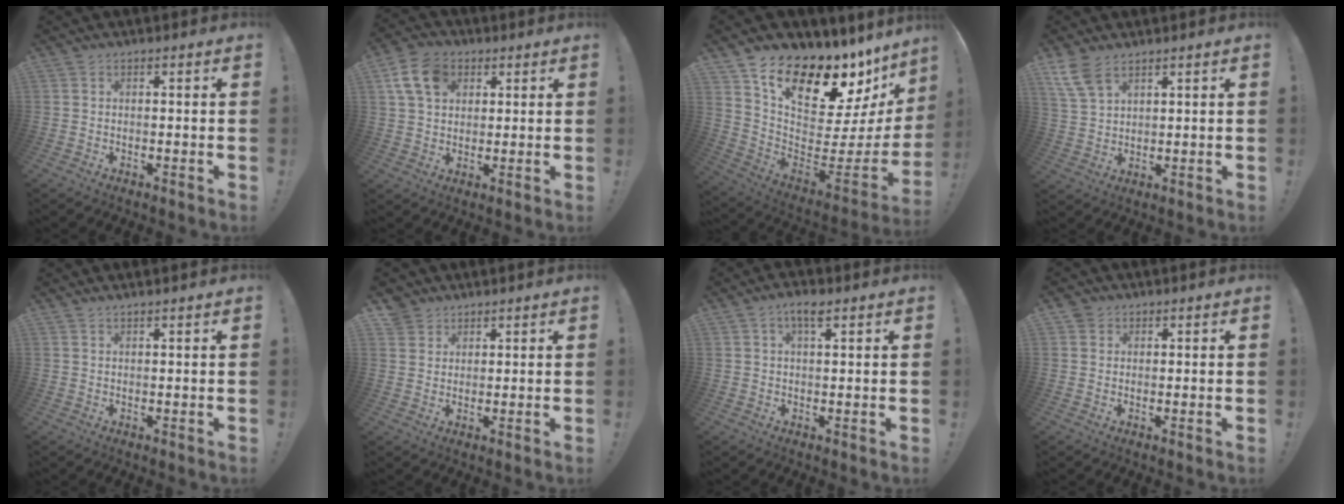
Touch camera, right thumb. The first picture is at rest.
{"total": 11.4, "force": [4.4, 8.4, 6.4], "torque": [-0.118, 0.000, 0.090]}
{"total": 17.3, "force": [11.0, 9.0, 9.8], "torque": [-0.136, -0.094, 0.213]}
{"total": 7.5, "force": [5.1, 3.7, 4.1], "torque": [-0.078, -0.016, 0.102]}
{"total": 1.0, "force": [0.9, -0.4, 0.1], "torque": [0.005, -0.006, 0.015]}
{"total": 3.6, "force": [2.9, 2.2, 0.1], "torque": [0.000, -0.019, 0.054]}
{"total": 4.3, "force": [2.0, 1.3, 3.5], "torque": [-0.064, 0.000, 0.032]}
{"total": 1.9, "force": [1.2, 1.4, 0.2], "torque": [-0.007, -0.001, 0.023]}